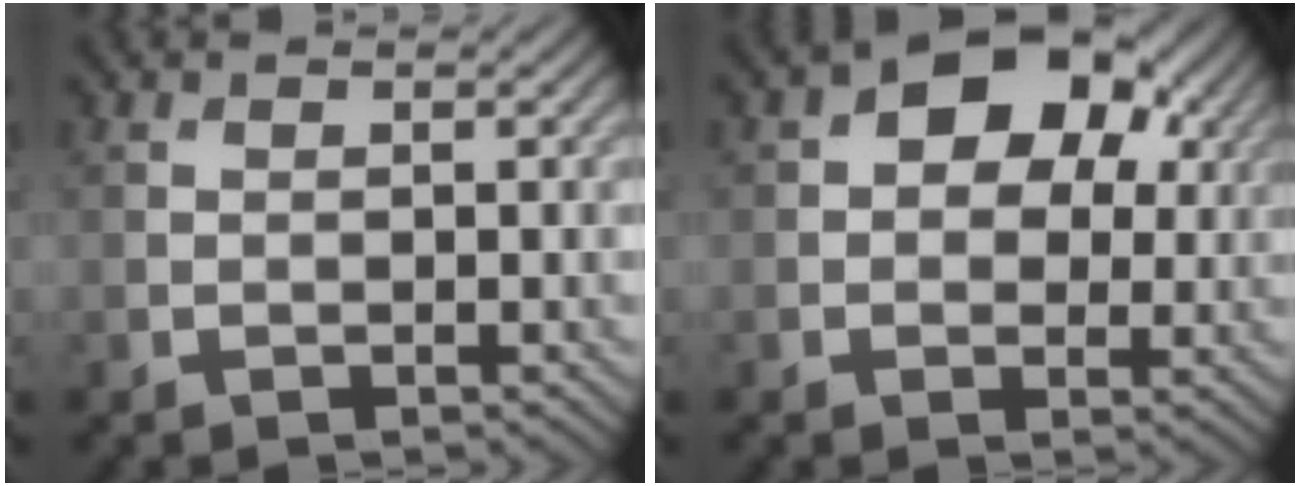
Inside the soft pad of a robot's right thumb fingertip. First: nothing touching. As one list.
[{"total": 8.9, "force": [2.8, 6.0, 5.9], "torque": [-0.081, 0.005, 0.033]}]